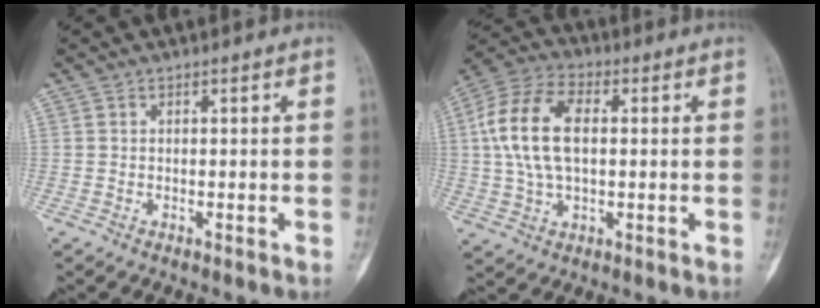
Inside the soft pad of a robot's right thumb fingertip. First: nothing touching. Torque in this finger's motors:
{"motor_torque": [0.95, 1.03, 0.84, -0.51, 0.44]}